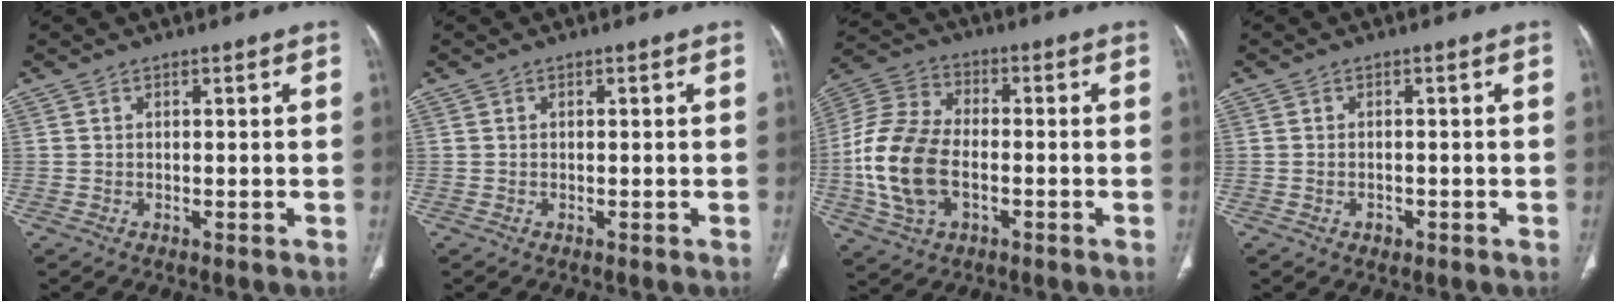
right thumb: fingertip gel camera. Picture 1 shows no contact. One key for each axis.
{"total": 0.0}
{"total": 16.1, "fx": -2.8, "fy": 10.0, "fz": 12.2, "tx": -0.261, "ty": 0.020, "tz": -0.053}
{"total": 1.6, "fx": -0.7, "fy": 1.2, "fz": 0.8, "tx": -0.012, "ty": 0.009, "tz": -0.004}